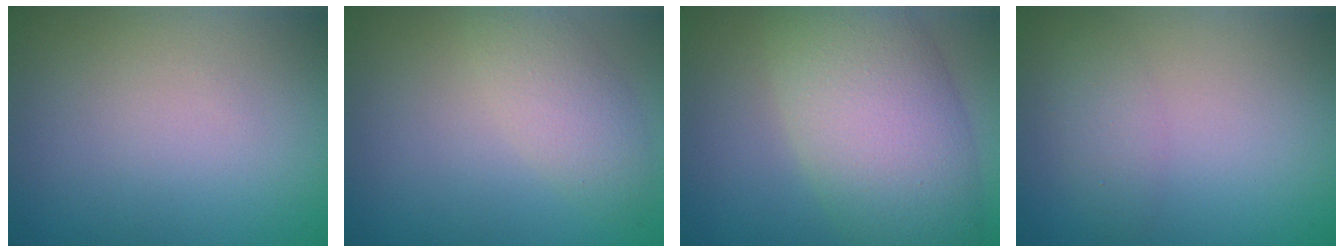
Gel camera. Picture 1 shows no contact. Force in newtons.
{"total": 2.9, "press": 2.9, "slide": 0.2}
{"total": 9.9, "press": 9.9, "slide": 0.4}
{"total": 1.8, "press": 1.8, "slide": 0.0}